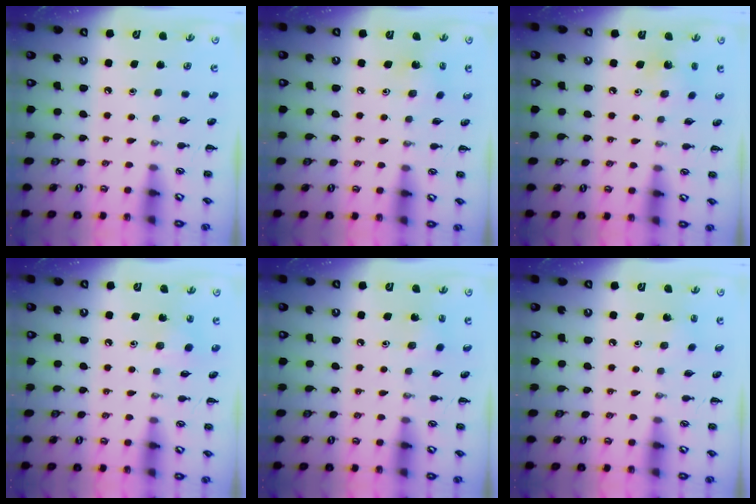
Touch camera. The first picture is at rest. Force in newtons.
{"total": 2.1, "press": 2.0, "slide": 0.7}
{"total": 2.6, "press": 2.6, "slide": 0.5}
{"total": 3.1, "press": 3.0, "slide": 0.8}
{"total": 1.9, "press": 1.8, "slide": 0.6}
{"total": 1.3, "press": 1.2, "slide": 0.6}